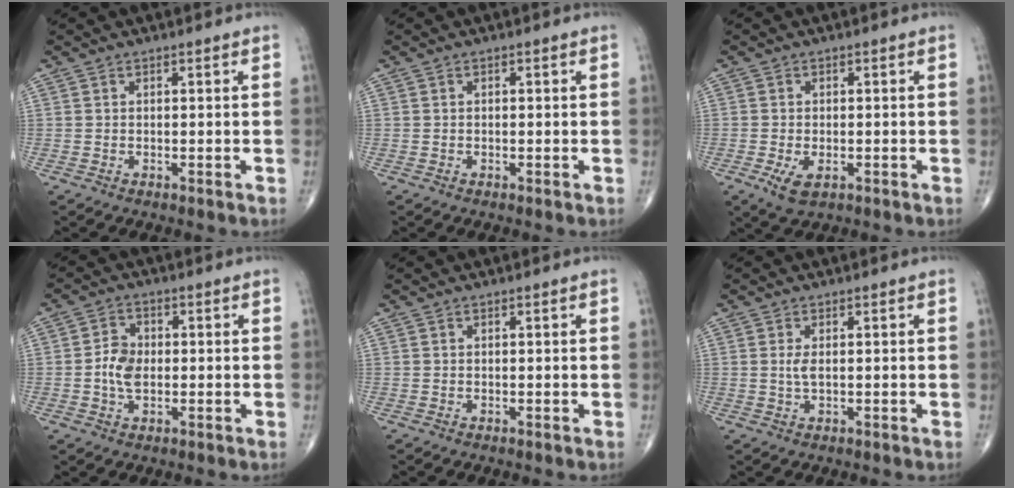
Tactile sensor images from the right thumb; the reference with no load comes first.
{"total": 0.0}
{"total": 3.9, "force": [-1.4, 2.0, 3.0], "torque": [-0.058, -0.005, -0.019]}
{"total": 5.0, "force": [-0.4, 3.4, 3.6], "torque": [-0.064, 0.008, -0.011]}
{"total": 0.0}
{"total": 1.8, "force": [0.3, 0.6, 1.7], "torque": [-0.040, -0.002, 0.009]}